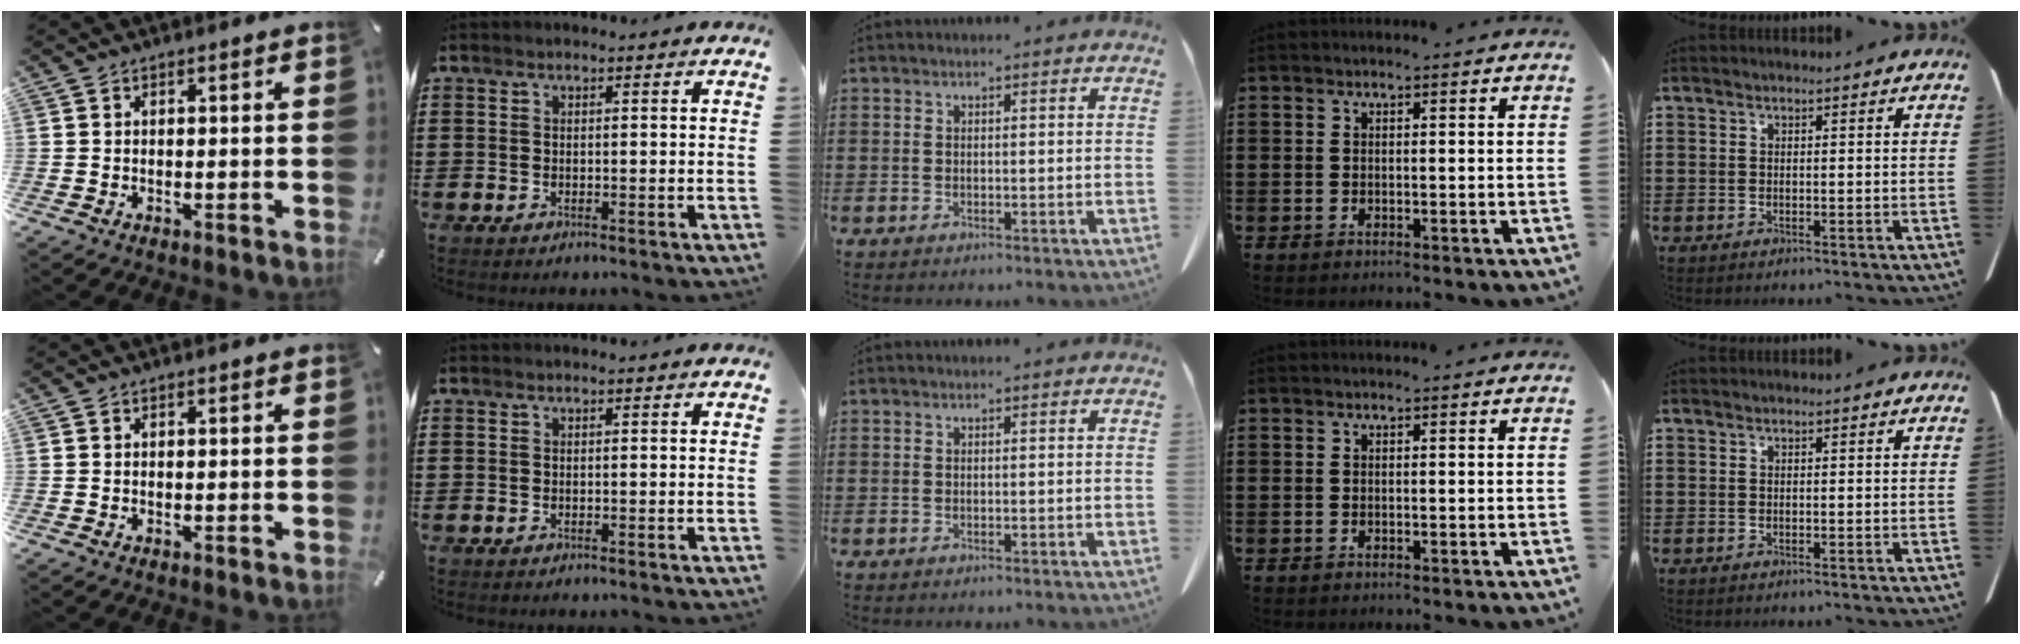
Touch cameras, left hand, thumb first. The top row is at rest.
{}